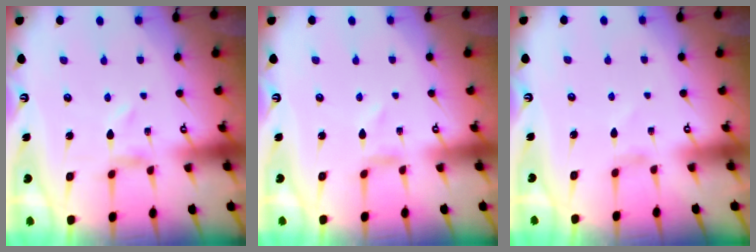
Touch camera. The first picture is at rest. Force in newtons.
{"total": 1.2, "press": 1.2, "slide": 0.2}
{"total": 1.0, "press": 0.9, "slide": 0.2}